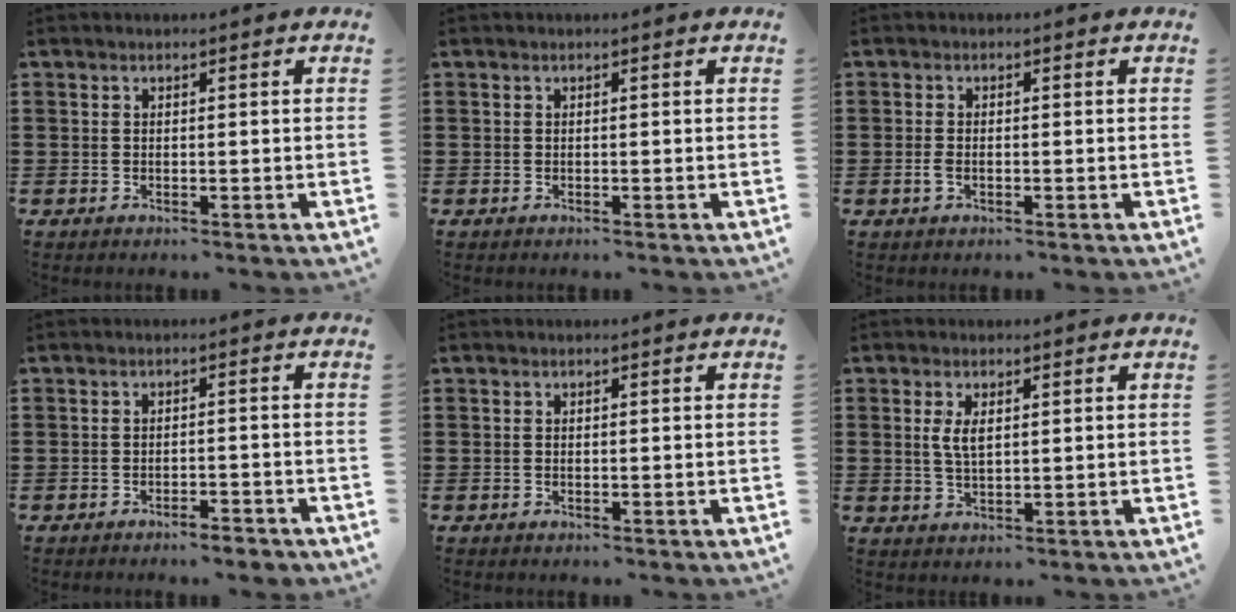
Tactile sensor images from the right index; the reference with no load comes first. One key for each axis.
{"total": 0.0}
{"total": 1.4, "fx": -0.4, "fy": 0.6, "fz": 1.2, "tx": -0.030, "ty": -0.004, "tz": -0.010}
{"total": 2.1, "fx": -1.9, "fy": 0.2, "fz": 0.8, "tx": -0.018, "ty": 0.000, "tz": -0.038}
{"total": 0.0}
{"total": 3.2, "fx": 0.8, "fy": 1.3, "fz": 2.8, "tx": -0.059, "ty": 0.005, "tz": 0.013}